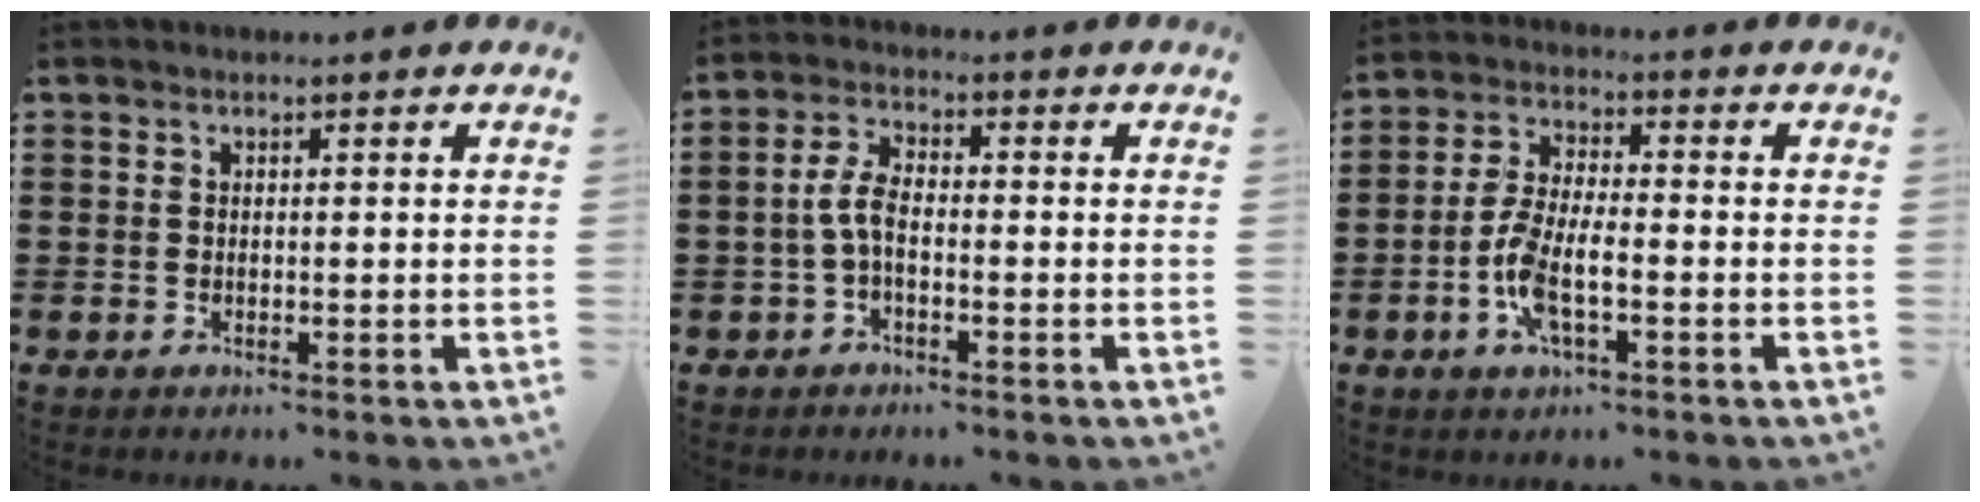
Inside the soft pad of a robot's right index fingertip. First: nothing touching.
{"total": 4.3, "force": [-1.0, 1.7, 3.8], "torque": [-0.089, 0.000, -0.025]}
{"total": 7.1, "force": [-2.6, 2.4, 6.2], "torque": [-0.145, -0.011, -0.053]}